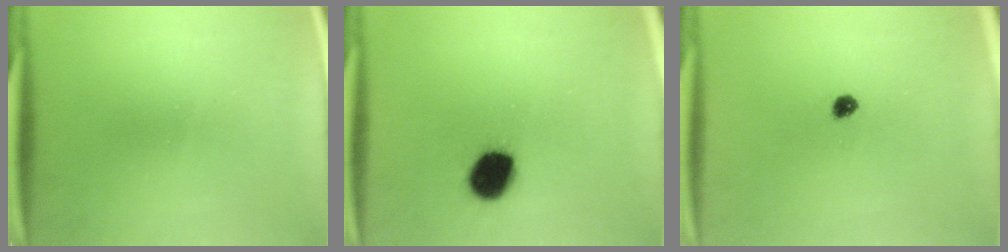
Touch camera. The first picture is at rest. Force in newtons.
{"total": 10.5}
{"total": 1.9}